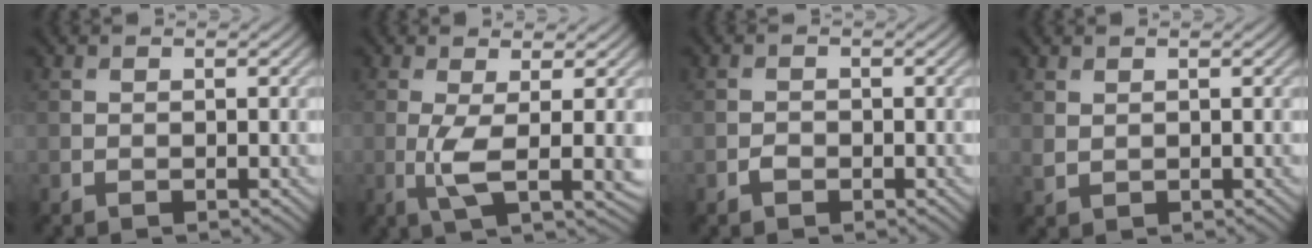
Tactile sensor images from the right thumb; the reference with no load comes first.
{"total": 5.1, "force": [-0.1, 1.0, 5.0], "torque": [-0.106, -0.004, -0.002]}
{"total": 1.0, "force": [-0.7, 0.6, 0.5], "torque": [-0.010, -0.001, -0.015]}
{"total": 0.9, "force": [0.7, 0.5, 0.5], "torque": [-0.017, -0.003, 0.019]}